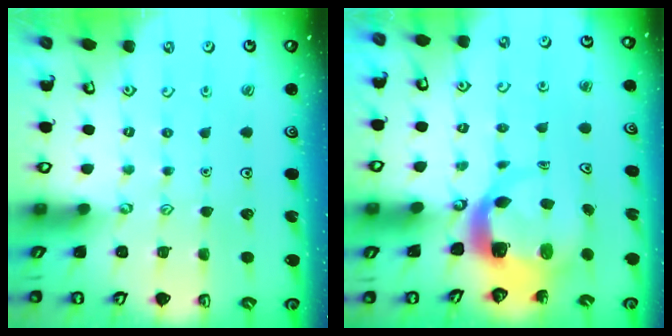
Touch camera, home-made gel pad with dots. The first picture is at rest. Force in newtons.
{"total": 5.1, "press": 5.1, "slide": 0.7}